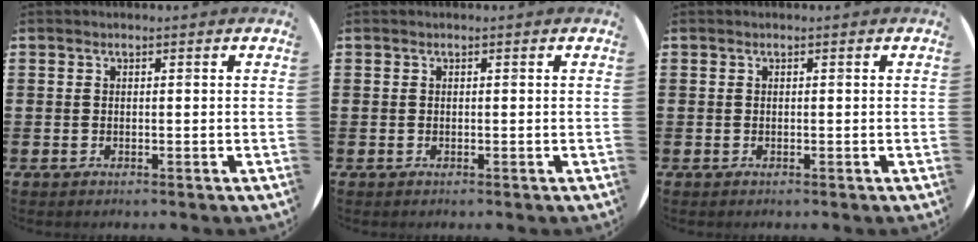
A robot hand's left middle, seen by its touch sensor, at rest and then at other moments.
{"total": 0.0}
{"total": 0.0}